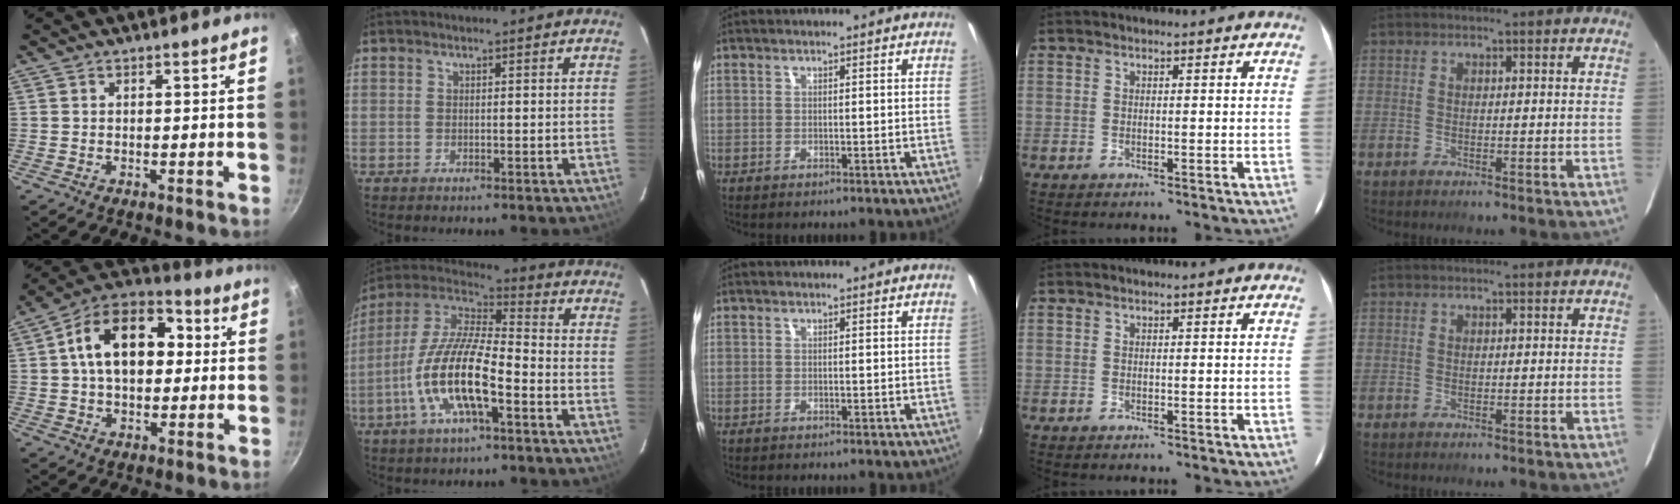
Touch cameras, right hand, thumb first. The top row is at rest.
{"thumb": {"total": 17.7, "force": [2.8, 11.6, 13.1], "torque": [-0.178, 0.026, 0.025]}, "index": {"total": 15.6, "force": [-6.0, 4.3, 13.7], "torque": [-0.278, -0.008, -0.123]}}